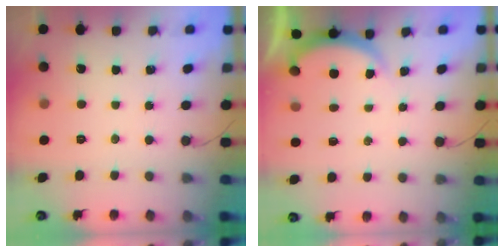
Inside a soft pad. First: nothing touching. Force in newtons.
{"total": 1.7, "press": 1.6, "slide": 0.5}